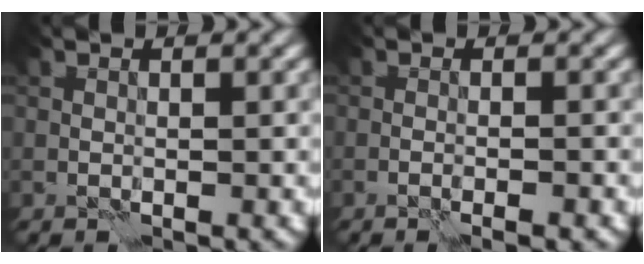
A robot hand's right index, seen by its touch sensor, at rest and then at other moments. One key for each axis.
{"total": 2.5, "fx": -1.5, "fy": 0.4, "fz": 1.9, "tx": -0.018, "ty": 0.005, "tz": -0.025}